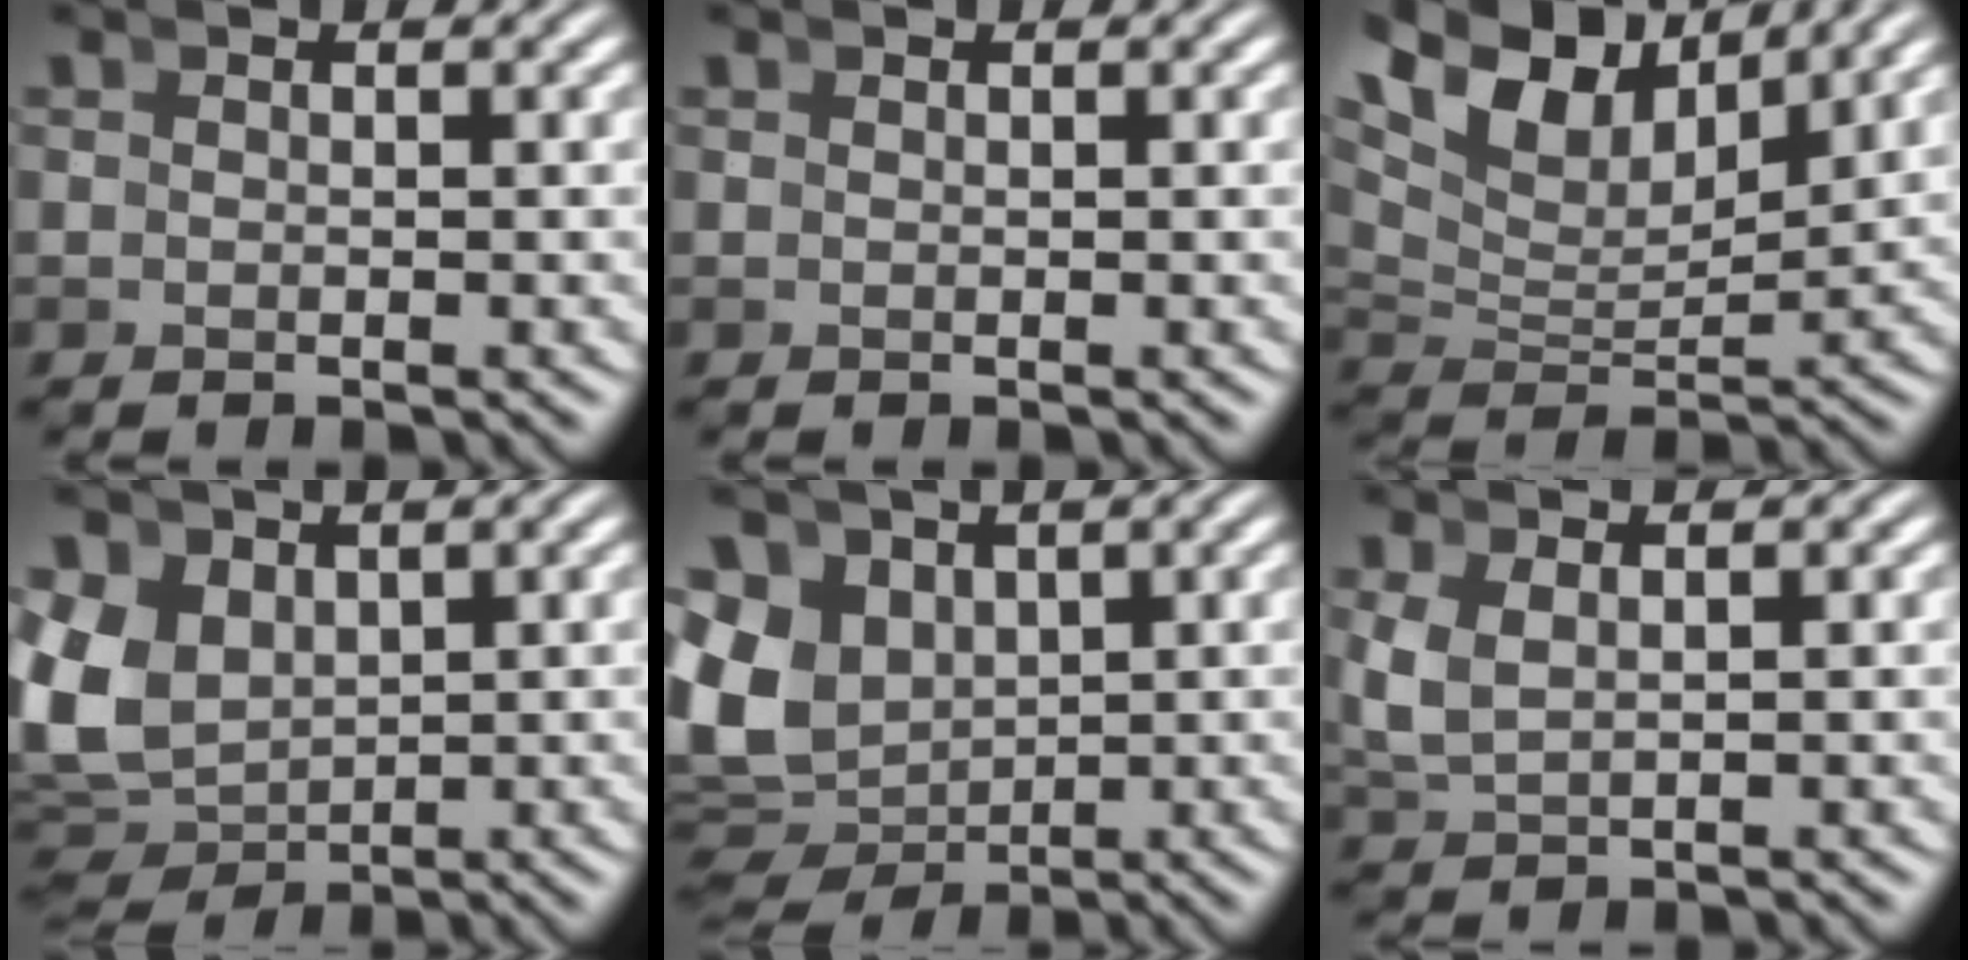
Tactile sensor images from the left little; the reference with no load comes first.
{"total": 0.0}
{"total": 9.9, "force": [5.2, 5.7, 6.2], "torque": [-0.128, 0.009, 0.086]}
{"total": 7.9, "force": [0.0, 7.0, 3.7], "torque": [-0.114, -0.032, 0.013]}
{"total": 8.5, "force": [-0.7, 7.5, 4.0], "torque": [-0.113, -0.042, 0.008]}
{"total": 2.7, "force": [0.3, 2.1, 1.7], "torque": [-0.052, -0.010, 0.017]}